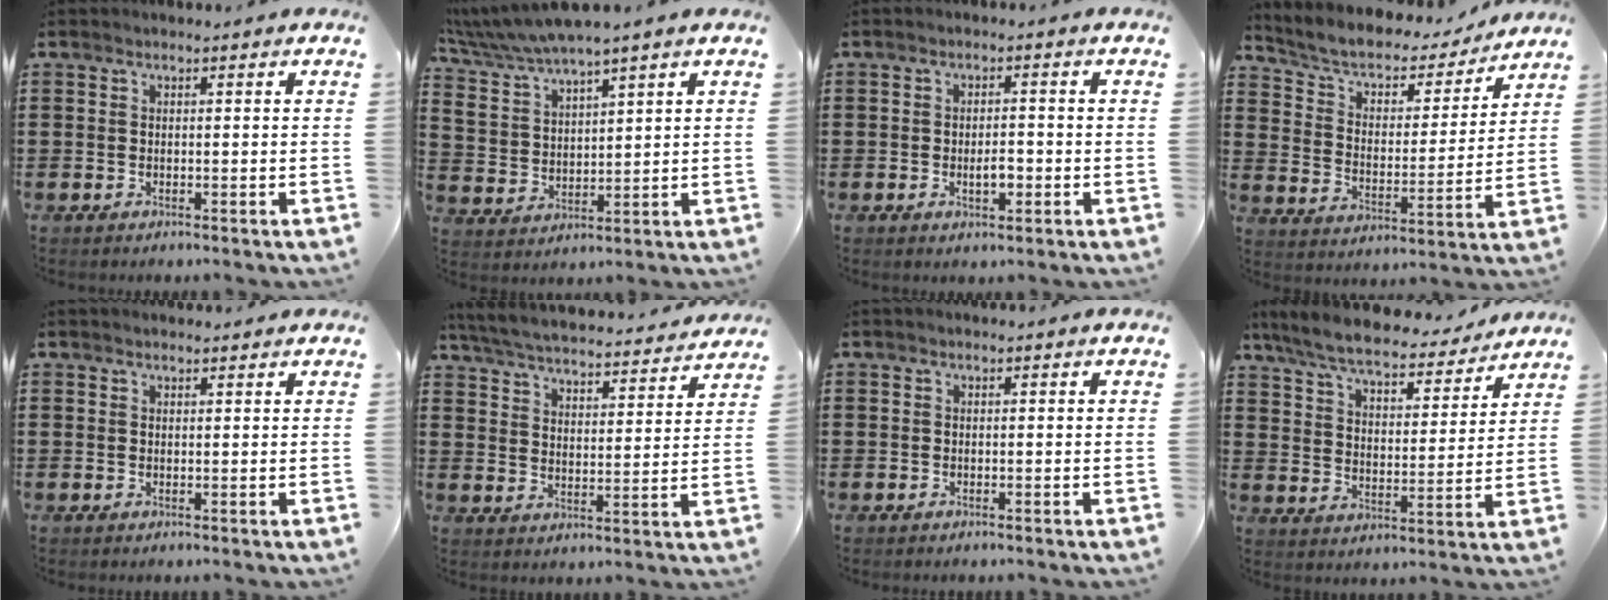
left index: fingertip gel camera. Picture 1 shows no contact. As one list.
[{"total": 5.1, "force": [4.8, 0.6, 1.7], "torque": [-0.055, -0.023, 0.084]}, {"total": 2.9, "force": [-0.6, 1.3, 2.5], "torque": [-0.039, 0.000, -0.014]}, {"total": 5.0, "force": [3.8, 2.4, 2.1], "torque": [-0.063, -0.024, 0.058]}, {"total": 0.9, "force": [0.8, 0.2, 0.1], "torque": [-0.003, 0.000, 0.017]}, {"total": 4.7, "force": [4.6, -0.2, 0.8], "torque": [-0.040, -0.035, 0.076]}, {"total": 0.0}, {"total": 7.4, "force": [6.7, 0.9, 3.0], "torque": [-0.086, -0.035, 0.118]}]